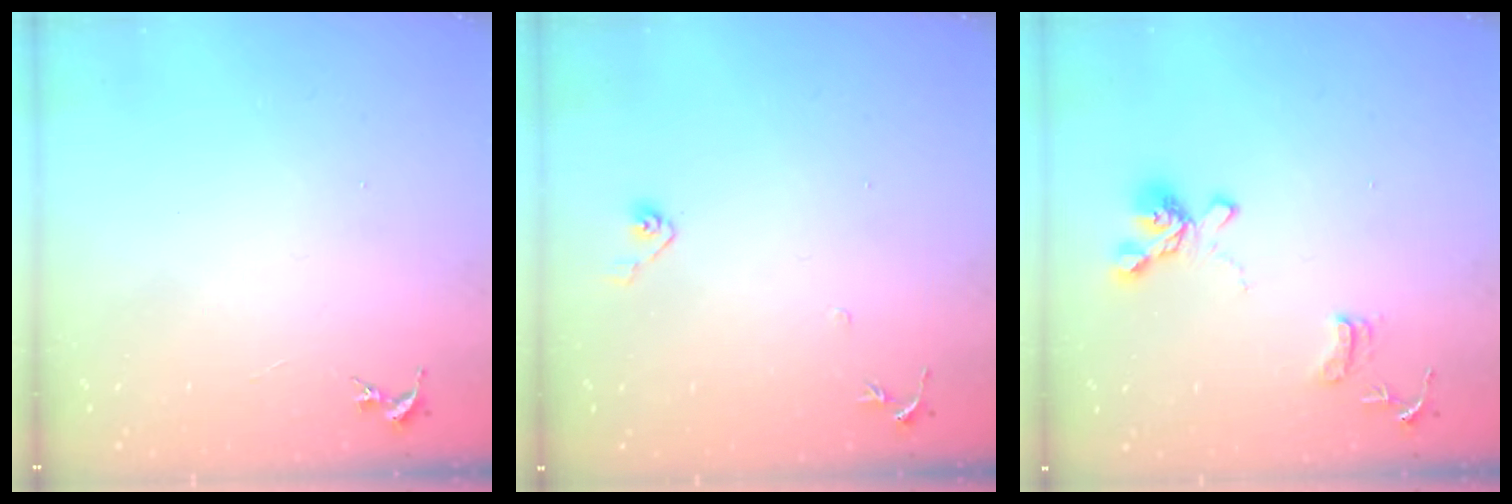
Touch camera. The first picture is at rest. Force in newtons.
{"total": 4.8, "press": 4.7, "slide": 1.0}
{"total": 14.7, "press": 14.6, "slide": 1.5}